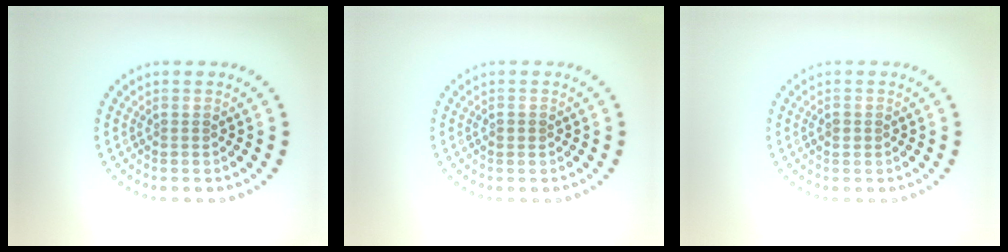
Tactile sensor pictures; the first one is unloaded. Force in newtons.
{"total": 0.7, "press": 0.7, "slide": 0.1}
{"total": 1.0, "press": 1.0, "slide": 0.1}